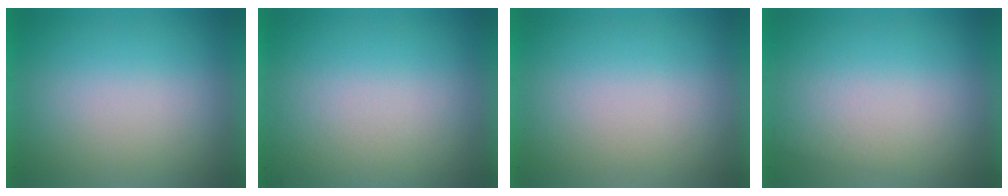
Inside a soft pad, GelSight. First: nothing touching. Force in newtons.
{"total": 2.0}
{"total": 0.0}
{"total": 1.0}